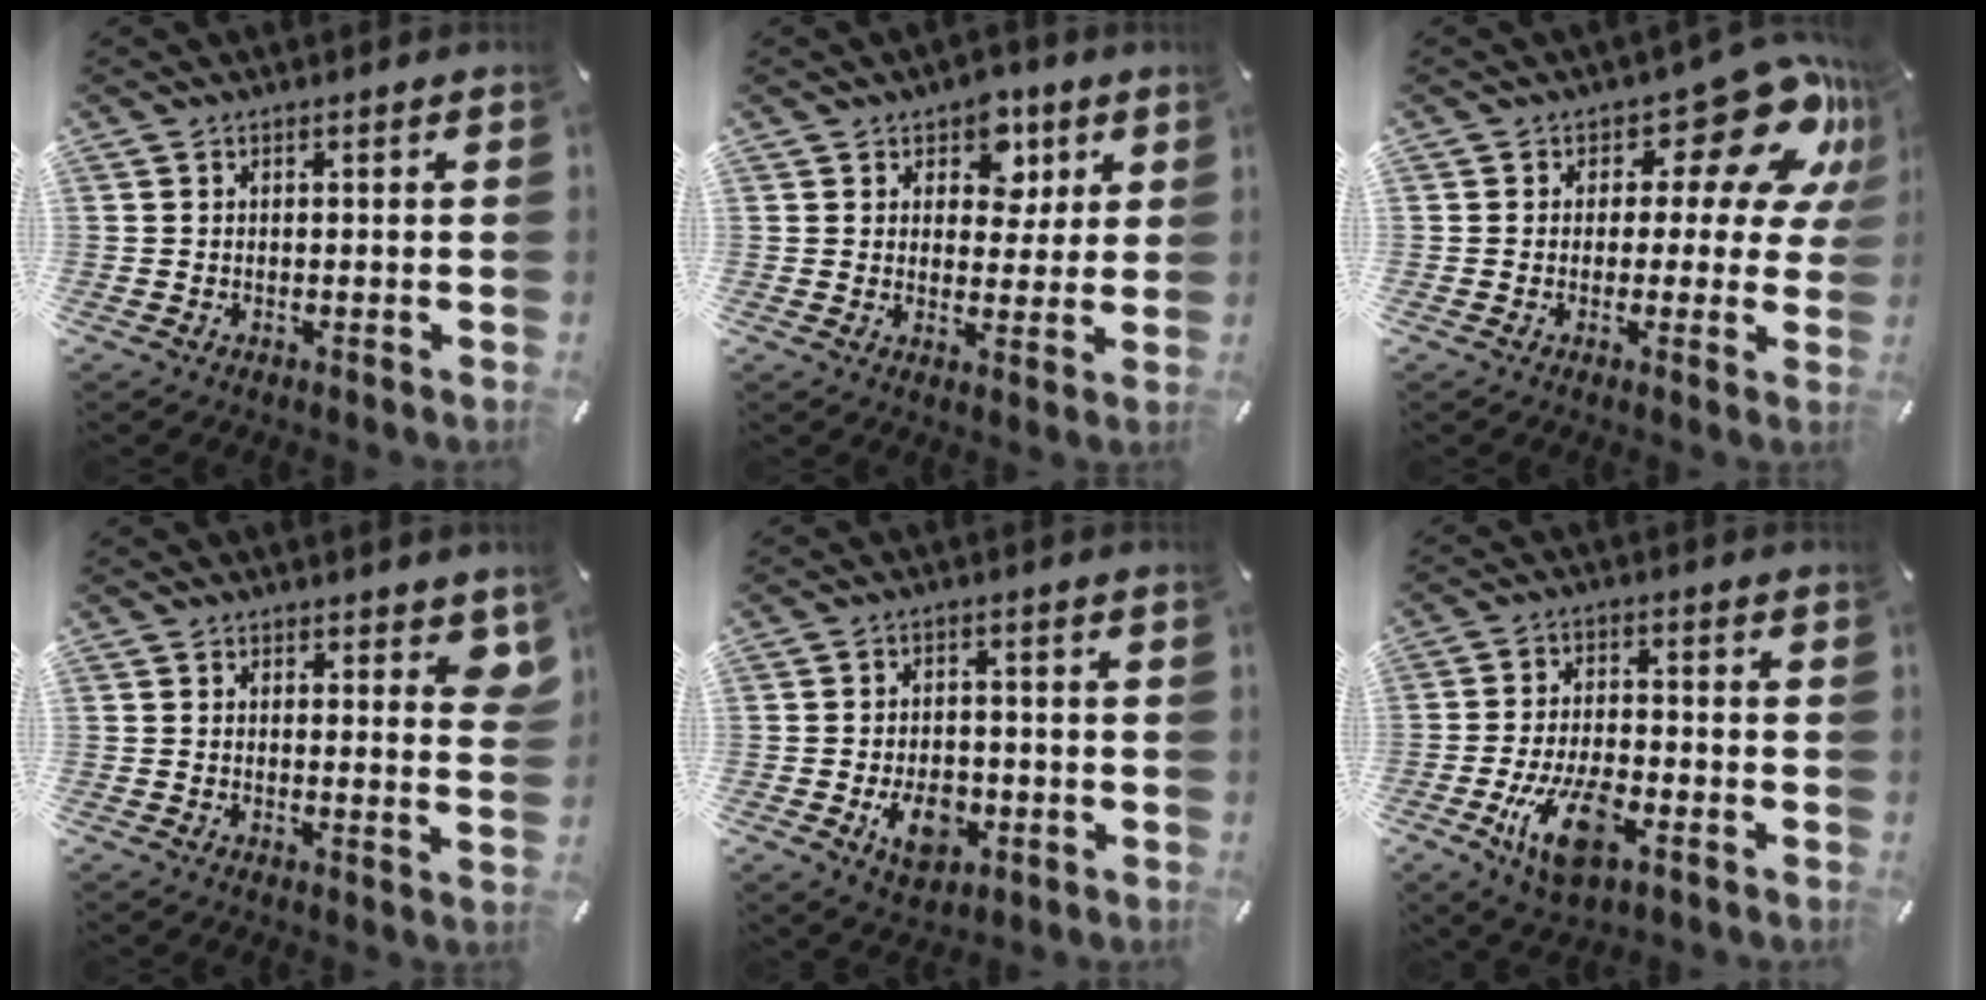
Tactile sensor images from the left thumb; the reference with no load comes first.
{"total": 8.4, "force": [3.9, 6.4, 3.8], "torque": [-0.039, -0.013, 0.065]}
{"total": 16.3, "force": [8.0, 8.3, 11.5], "torque": [-0.141, -0.056, 0.133]}
{"total": 3.7, "force": [2.6, 1.8, 2.0], "torque": [-0.005, -0.017, 0.040]}
{"total": 8.3, "force": [-2.4, 5.9, 5.3], "torque": [-0.086, 0.009, -0.040]}
{"total": 11.7, "force": [-5.2, 5.8, 8.8], "torque": [-0.173, 0.011, -0.095]}